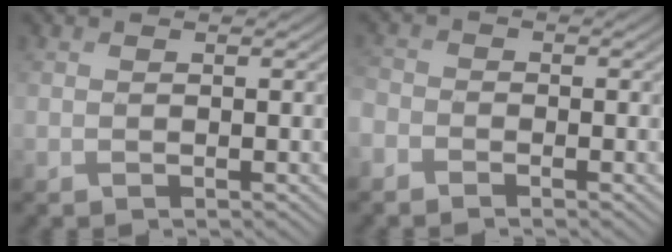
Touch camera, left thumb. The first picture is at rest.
{"total": 2.6, "force": [-1.9, 1.5, 0.8], "torque": [-0.022, -0.002, -0.054]}